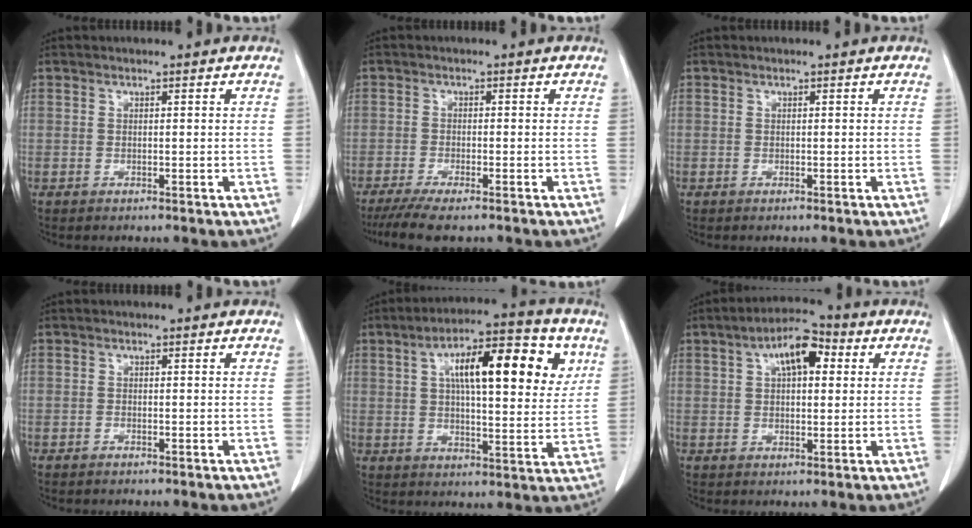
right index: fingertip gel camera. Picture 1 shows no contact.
{"total": 6.7, "force": [-5.0, 1.3, 4.3], "torque": [-0.071, -0.015, -0.081]}
{"total": 0.0}
{"total": 0.6, "force": [-0.3, 0.3, 0.3], "torque": [-0.007, -0.001, -0.005]}
{"total": 17.5, "force": [6.0, 5.5, 15.5], "torque": [-0.235, 0.032, 0.087]}
{"total": 8.6, "force": [3.0, 3.8, 7.1], "torque": [-0.121, 0.026, 0.048]}